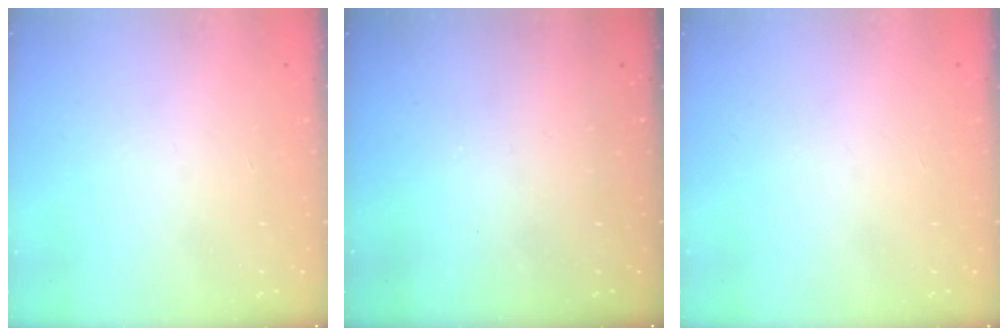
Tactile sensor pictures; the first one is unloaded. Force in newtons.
{"total": 0.0}
{"total": 0.0}